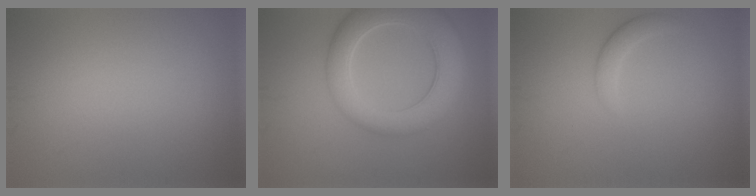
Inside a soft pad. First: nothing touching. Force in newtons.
{"total": 7.6, "press": 7.5, "slide": 0.4}
{"total": 1.5, "press": 1.5, "slide": 0.1}